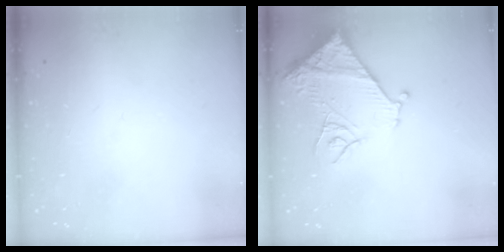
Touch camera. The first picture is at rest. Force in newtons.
{"total": 13.0, "press": 13.0, "slide": 1.1}